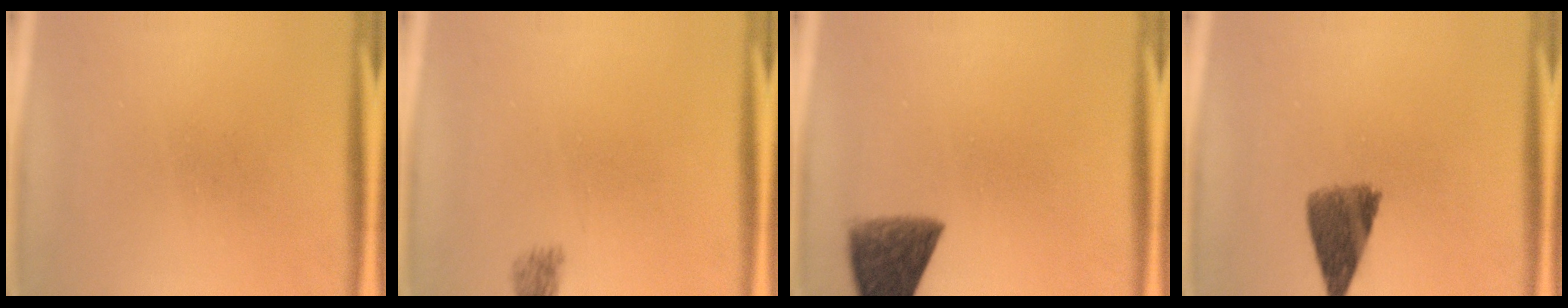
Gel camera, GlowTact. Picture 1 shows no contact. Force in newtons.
{"total": 1.8}
{"total": 8.5}
{"total": 7.1}